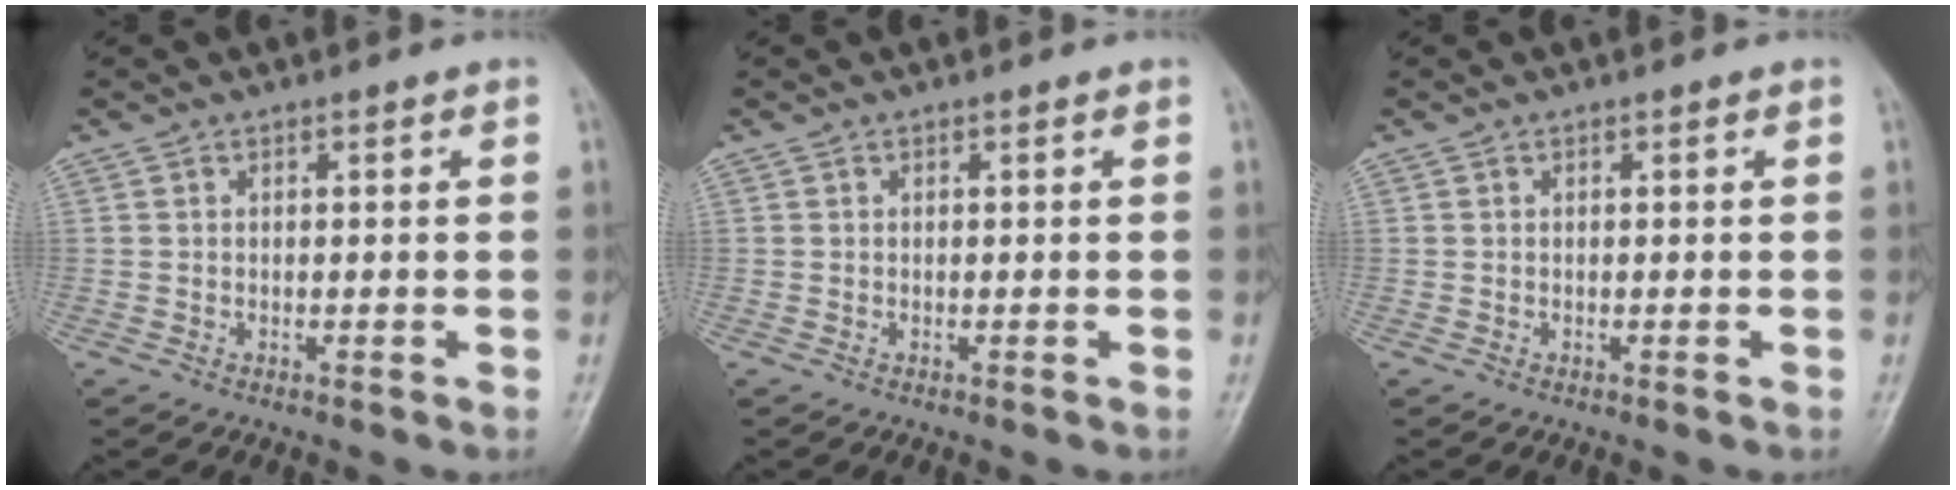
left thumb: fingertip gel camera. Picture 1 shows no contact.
{"total": 0.0}
{"total": 0.0}